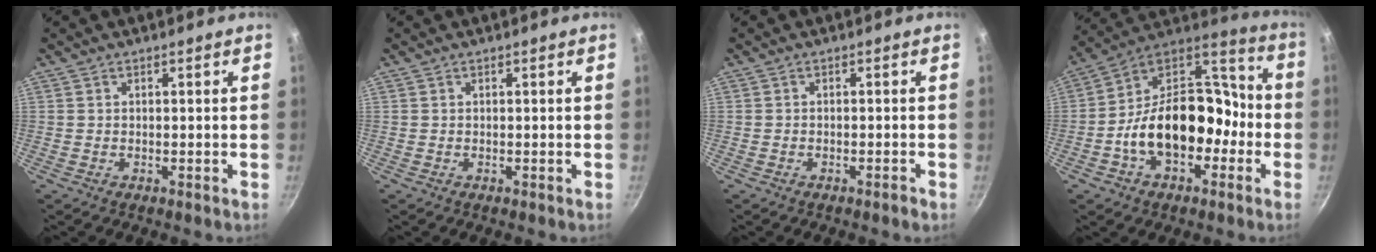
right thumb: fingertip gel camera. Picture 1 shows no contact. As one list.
[{"total": 0.0}, {"total": 1.1, "force": [-0.8, 0.2, 0.7], "torque": [-0.020, 0.011, -0.012]}, {"total": 20.5, "force": [-5.3, 13.8, 14.3], "torque": [-0.184, 0.078, -0.094]}]